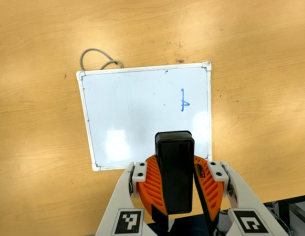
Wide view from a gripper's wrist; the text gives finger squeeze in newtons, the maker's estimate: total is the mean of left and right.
{"total": 11.5, "left": 11.2, "right": 11.8}